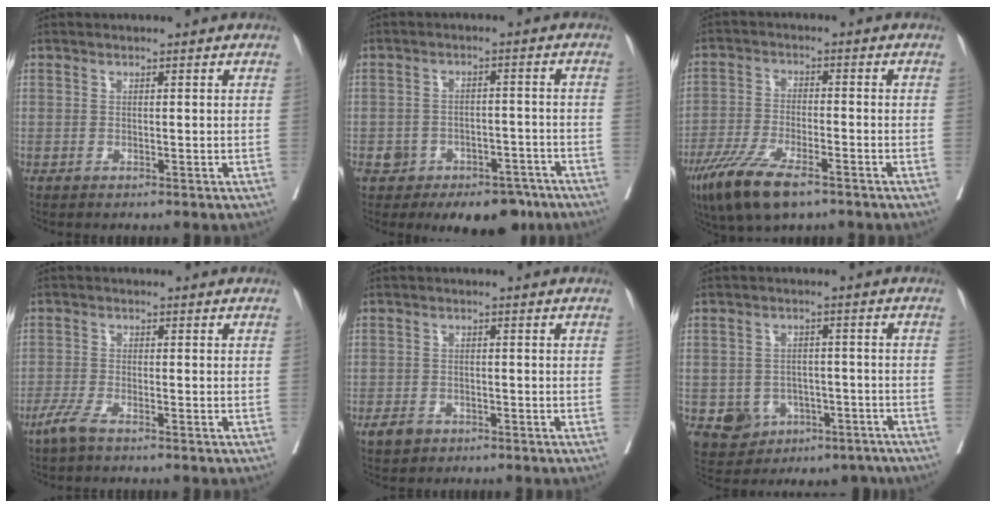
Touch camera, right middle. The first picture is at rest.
{"total": 9.3, "force": [-6.2, 5.8, 3.7], "torque": [-0.033, 0.025, -0.083]}
{"total": 10.8, "force": [-7.2, 2.8, 7.6], "torque": [-0.145, -0.022, -0.126]}
{"total": 2.9, "force": [-2.2, 0.4, 1.9], "torque": [-0.049, -0.005, -0.048]}
{"total": 2.7, "force": [-1.7, 1.8, 1.1], "torque": [-0.018, 0.002, -0.022]}
{"total": 8.8, "force": [-4.2, 7.1, 2.9], "torque": [-0.049, 0.017, -0.048]}